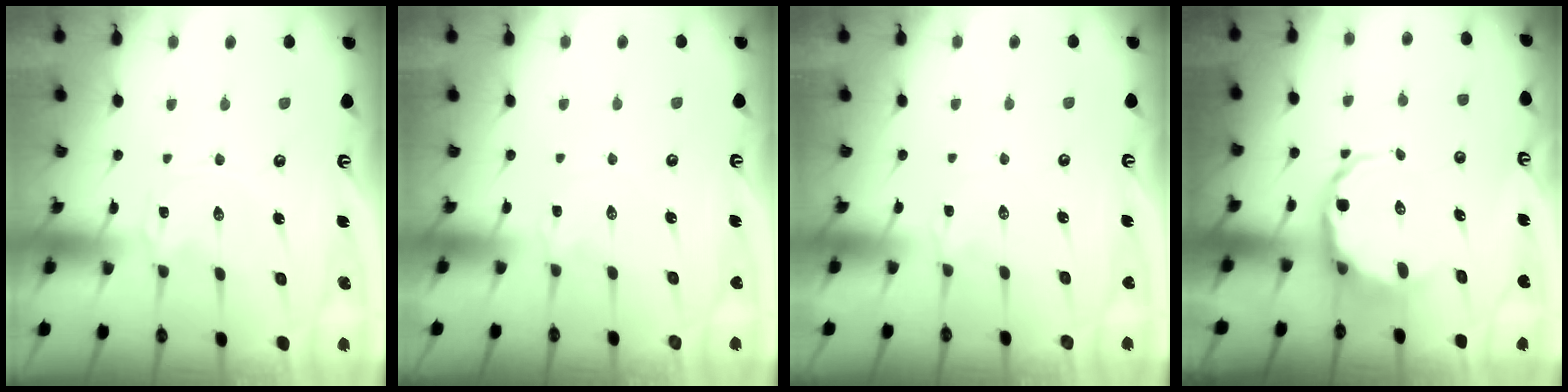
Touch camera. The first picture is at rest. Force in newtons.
{"total": 2.7, "press": 2.7, "slide": 0.4}
{"total": 2.2, "press": 2.2, "slide": 0.4}
{"total": 9.0, "press": 8.6, "slide": 2.5}